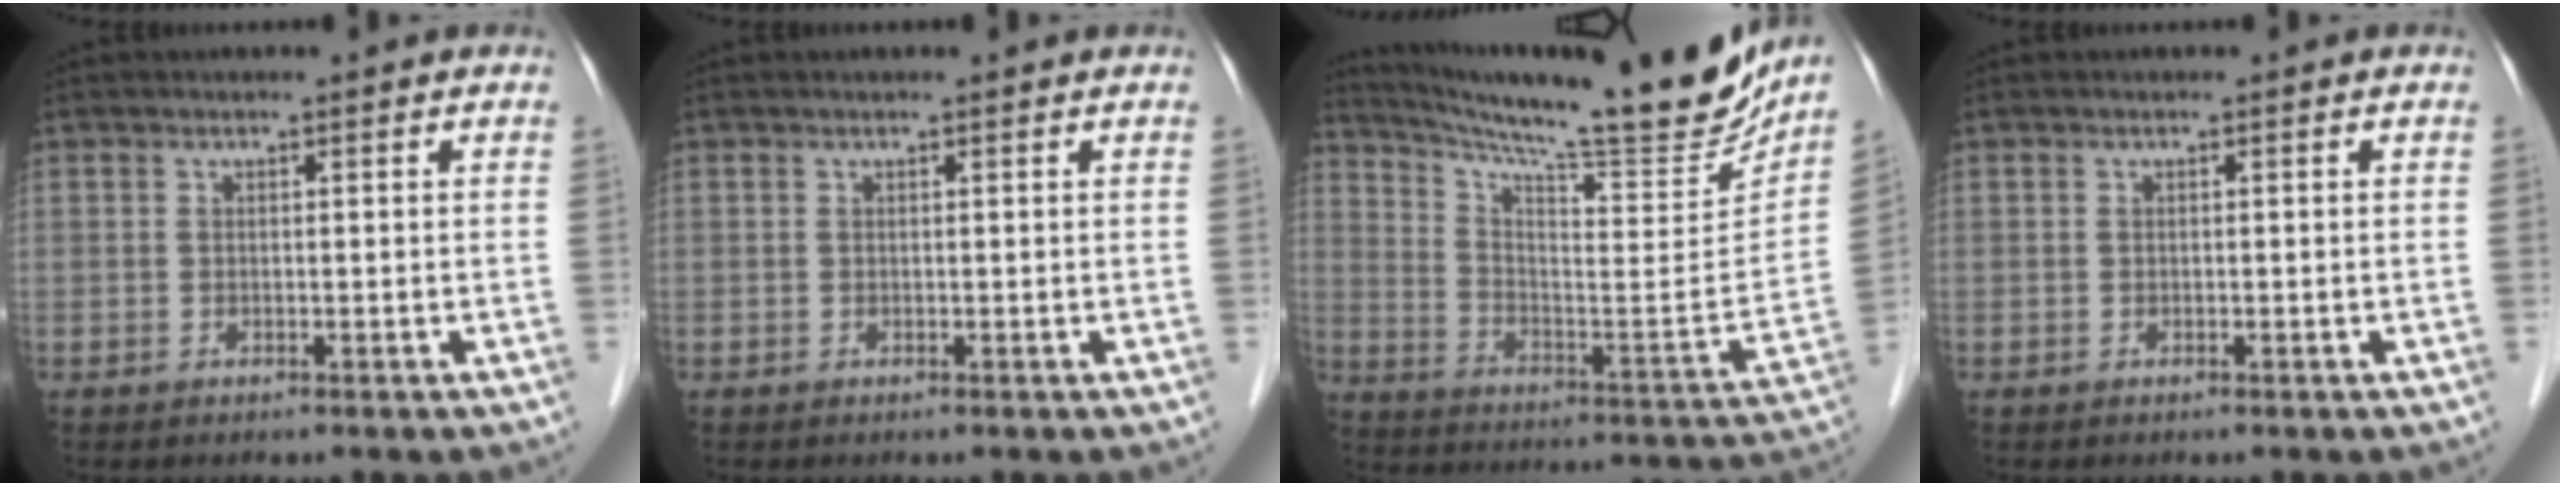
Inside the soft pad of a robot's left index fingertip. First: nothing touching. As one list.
[{"total": 0.7, "force": [0.7, -0.1, 0.2], "torque": [-0.010, 0.000, 0.010]}, {"total": 23.2, "force": [21.1, 0.8, 9.5], "torque": [-0.161, -0.077, 0.305]}, {"total": 0.0}]